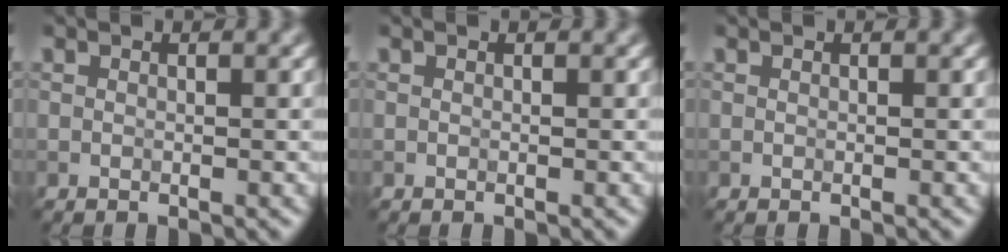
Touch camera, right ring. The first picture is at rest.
{"total": 0.0}
{"total": 0.0}